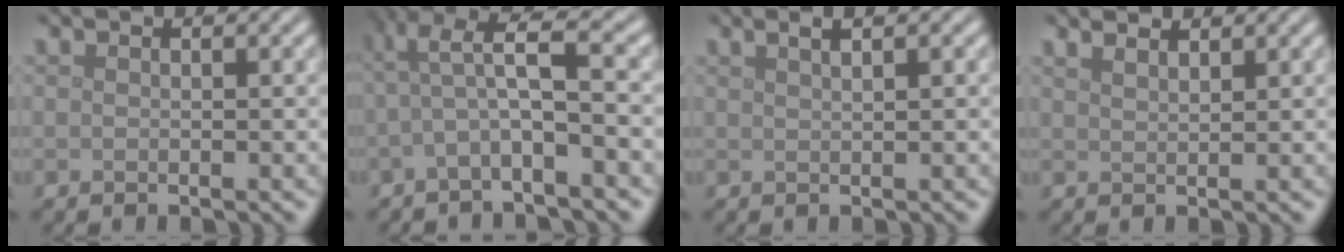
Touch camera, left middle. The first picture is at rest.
{"total": 4.8, "force": [0.2, 0.8, 4.7], "torque": [-0.088, 0.019, -0.008]}
{"total": 2.5, "force": [1.5, 0.9, 1.8], "torque": [-0.012, 0.002, 0.004]}
{"total": 2.8, "force": [2.4, 0.9, 1.2], "torque": [-0.010, 0.013, 0.016]}